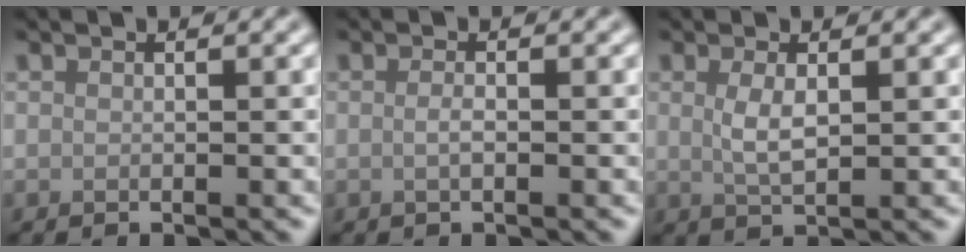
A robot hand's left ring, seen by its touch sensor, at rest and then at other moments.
{"total": 0.9, "force": [-0.1, 0.2, 0.9], "torque": [-0.017, -0.002, -0.002]}
{"total": 2.1, "force": [0.4, 0.7, 2.0], "torque": [-0.042, -0.002, 0.011]}